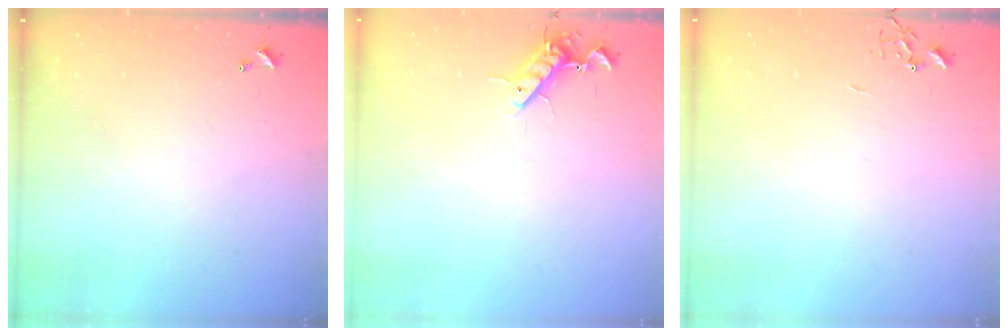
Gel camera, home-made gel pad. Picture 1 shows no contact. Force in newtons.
{"total": 10.0, "press": 9.8, "slide": 1.5}
{"total": 0.0}